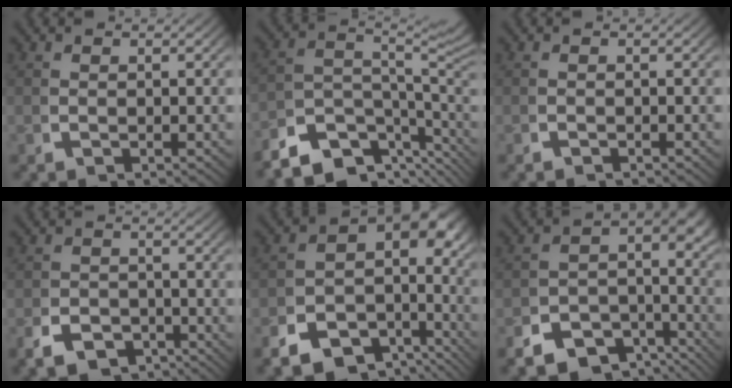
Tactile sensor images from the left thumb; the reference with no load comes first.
{"total": 7.8, "force": [-4.2, 4.2, 5.1], "torque": [-0.073, -0.017, -0.073]}
{"total": 0.7, "force": [-0.7, 0.1, 0.0], "torque": [-0.002, -0.006, -0.011]}
{"total": 5.4, "force": [-3.6, 3.7, 1.7], "torque": [-0.030, -0.029, -0.056]}
{"total": 11.6, "force": [-2.5, 7.8, 8.2], "torque": [-0.119, -0.014, -0.046]}
{"total": 10.7, "force": [-4.4, 7.4, 6.4], "torque": [-0.080, -0.026, -0.075]}